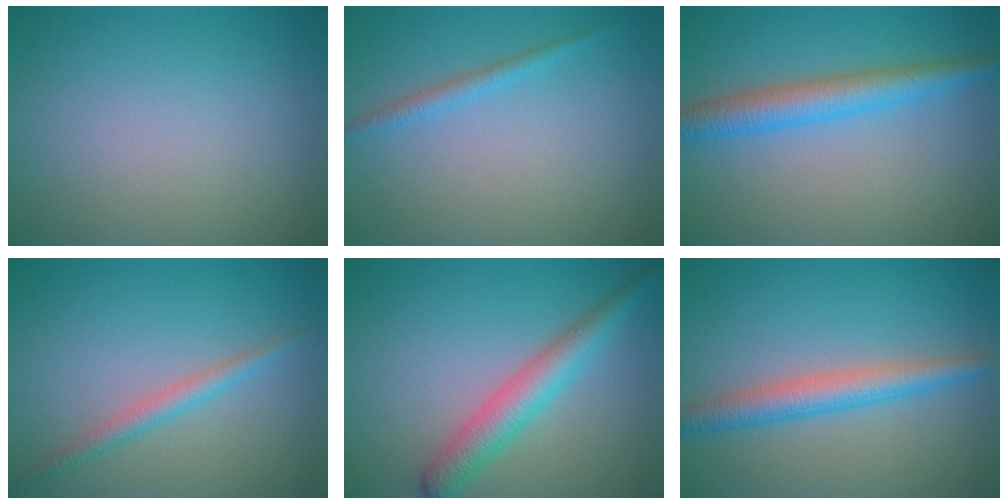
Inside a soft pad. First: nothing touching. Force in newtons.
{"total": 1.3, "press": 1.3, "slide": 0.1}
{"total": 4.3, "press": 4.3, "slide": 0.1}
{"total": 1.9, "press": 1.9, "slide": 0.1}
{"total": 4.0, "press": 4.0, "slide": 0.1}
{"total": 3.8, "press": 3.8, "slide": 0.1}